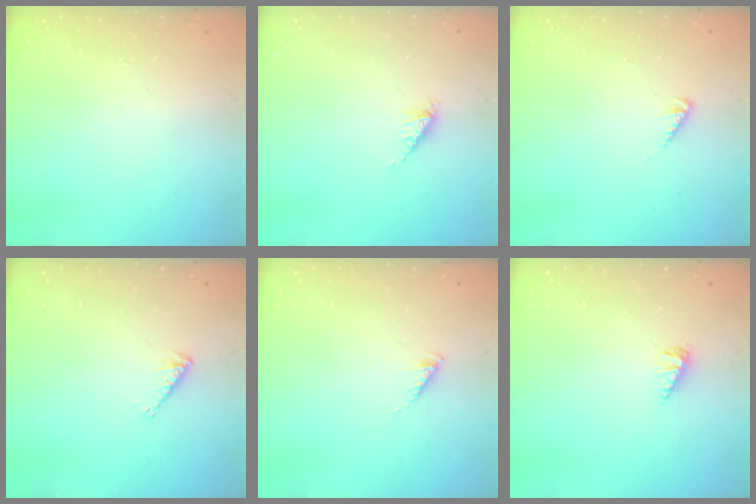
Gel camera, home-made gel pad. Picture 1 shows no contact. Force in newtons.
{"total": 2.2, "press": 2.2, "slide": 0.3}
{"total": 1.9, "press": 1.8, "slide": 0.4}
{"total": 2.9, "press": 2.8, "slide": 0.5}
{"total": 1.7, "press": 1.6, "slide": 0.4}
{"total": 2.5, "press": 2.5, "slide": 0.3}